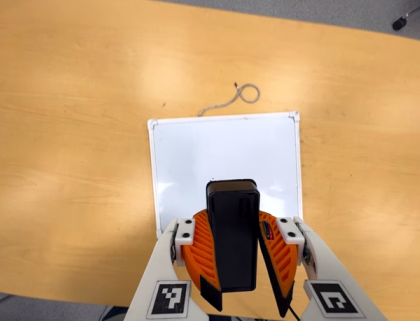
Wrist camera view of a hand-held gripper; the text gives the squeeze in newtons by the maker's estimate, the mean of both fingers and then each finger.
{"total": 11.4, "left": 11.4, "right": 11.4}